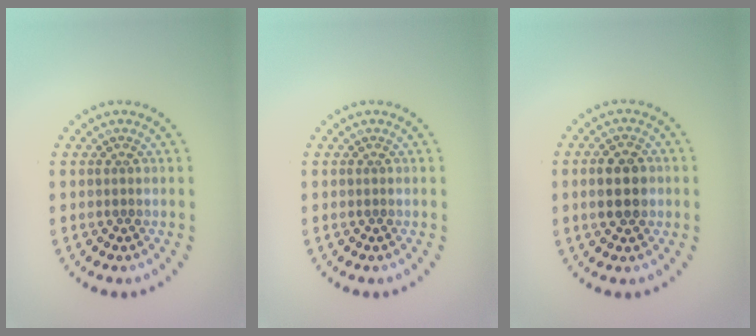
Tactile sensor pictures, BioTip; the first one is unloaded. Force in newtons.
{"total": 0.0}
{"total": 3.8, "press": 3.8, "slide": 0.2}